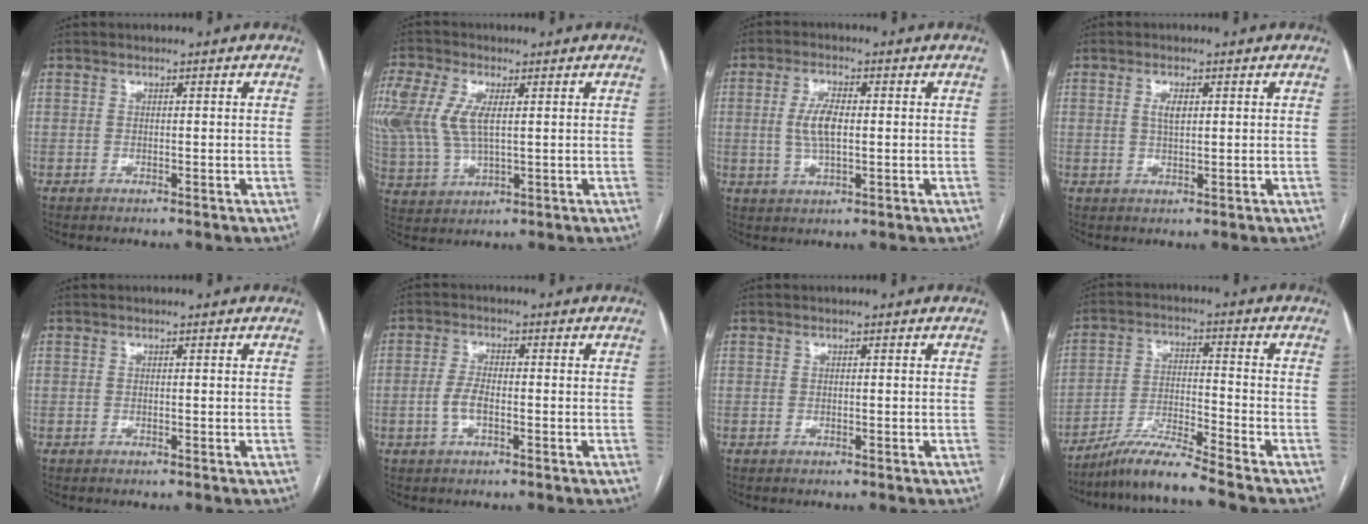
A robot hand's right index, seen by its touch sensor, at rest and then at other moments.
{"total": 15.8, "force": [3.6, 8.6, 12.8], "torque": [-0.335, 0.010, 0.071]}
{"total": 5.4, "force": [0.3, 1.8, 5.0], "torque": [-0.107, 0.006, 0.007]}
{"total": 2.4, "force": [0.6, 0.8, 2.1], "torque": [-0.043, 0.001, 0.013]}
{"total": 0.0}
{"total": 3.4, "force": [-0.8, 1.4, 3.0], "torque": [-0.070, 0.005, -0.015]}
{"total": 0.0}
{"total": 8.3, "force": [-7.3, -1.7, 3.5], "torque": [-0.068, -0.020, -0.140]}